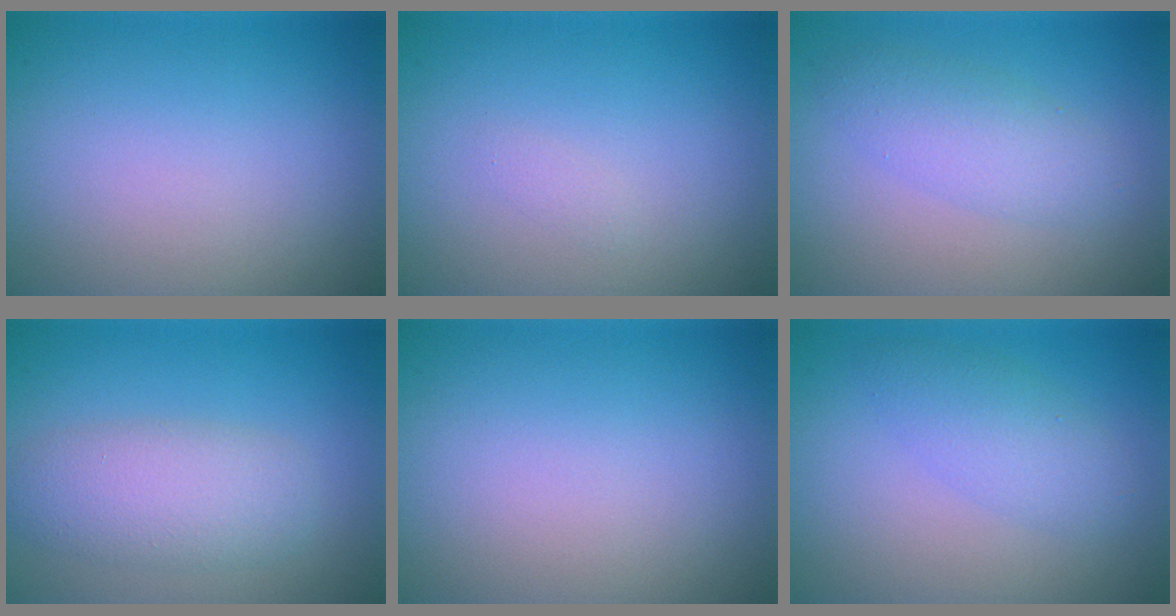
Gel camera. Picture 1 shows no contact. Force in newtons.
{"total": 0.6, "press": 0.6, "slide": 0.0}
{"total": 2.9, "press": 2.9, "slide": 0.1}
{"total": 4.4, "press": 4.4, "slide": 0.1}
{"total": 0.0}
{"total": 2.7, "press": 2.7, "slide": 0.0}